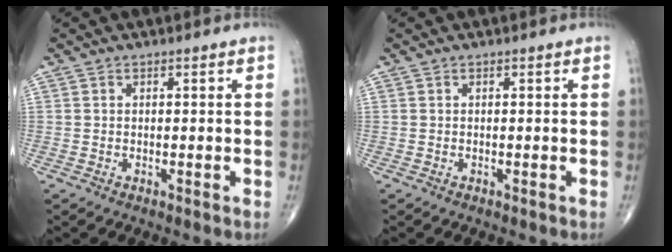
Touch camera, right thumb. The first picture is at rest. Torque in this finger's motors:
{"motor_torque": [0.22, -0.02, 0.07, 0.15, 0.00]}